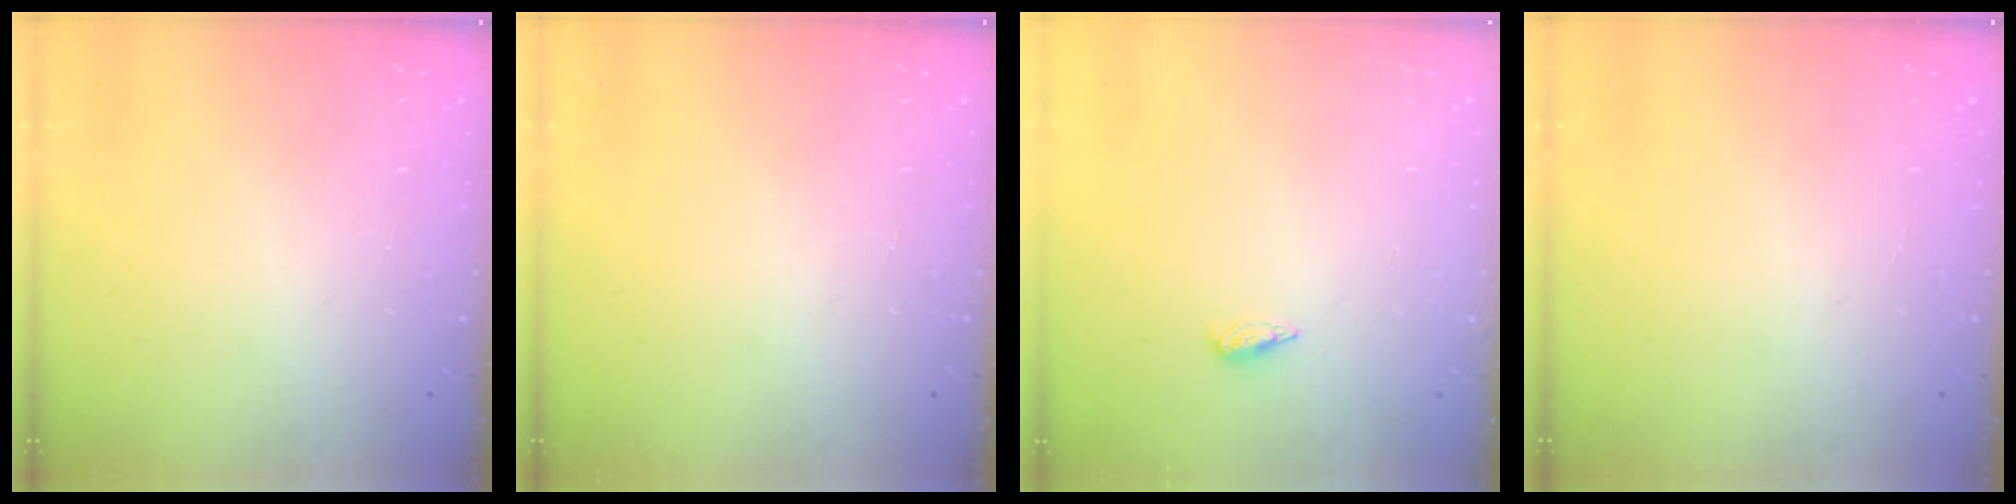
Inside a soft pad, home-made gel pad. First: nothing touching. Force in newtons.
{"total": 0.0}
{"total": 2.2, "press": 2.2, "slide": 0.4}
{"total": 0.0}